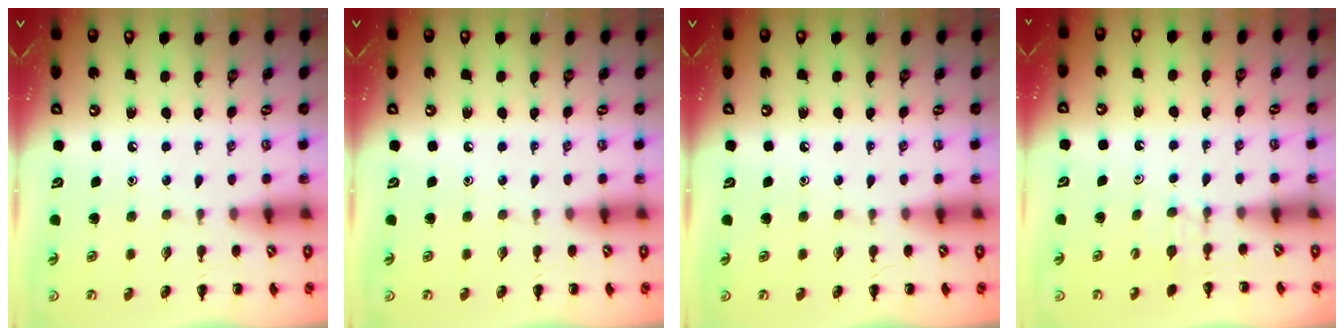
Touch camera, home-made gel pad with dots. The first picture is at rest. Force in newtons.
{"total": 0.0}
{"total": 0.0}
{"total": 2.9, "press": 2.7, "slide": 1.1}